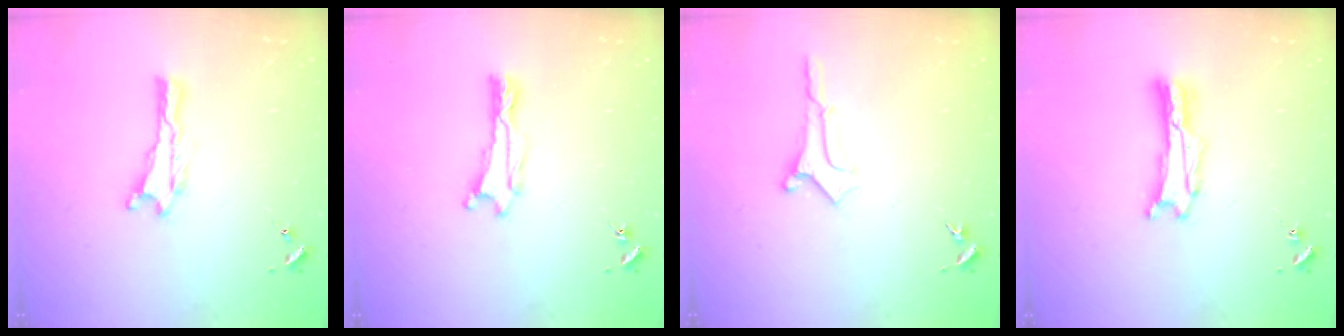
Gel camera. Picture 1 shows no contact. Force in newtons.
{"total": 0.6, "press": 0.6, "slide": 0.1}
{"total": 0.6, "press": 0.6, "slide": 0.1}
{"total": 1.4, "press": 1.4, "slide": 0.0}